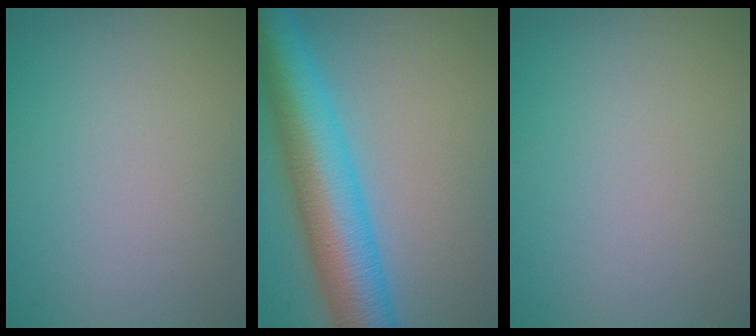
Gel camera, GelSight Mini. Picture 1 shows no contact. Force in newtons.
{"total": 10.5, "press": 10.5, "slide": 0.2}
{"total": 0.0}